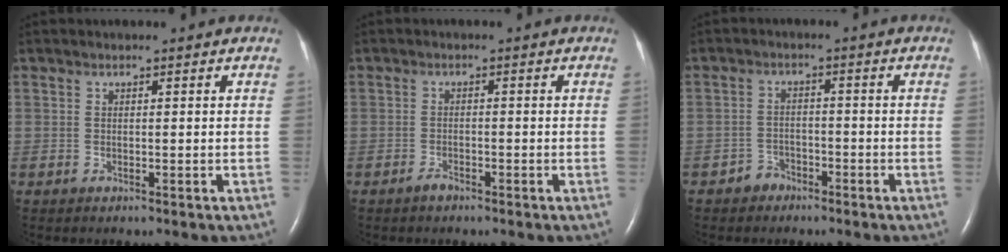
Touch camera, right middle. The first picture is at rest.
{"total": 1.4, "force": [-1.2, 0.5, 0.5], "torque": [-0.015, -0.001, -0.021]}
{"total": 2.7, "force": [-2.0, 1.8, 0.2], "torque": [-0.010, 0.007, -0.037]}